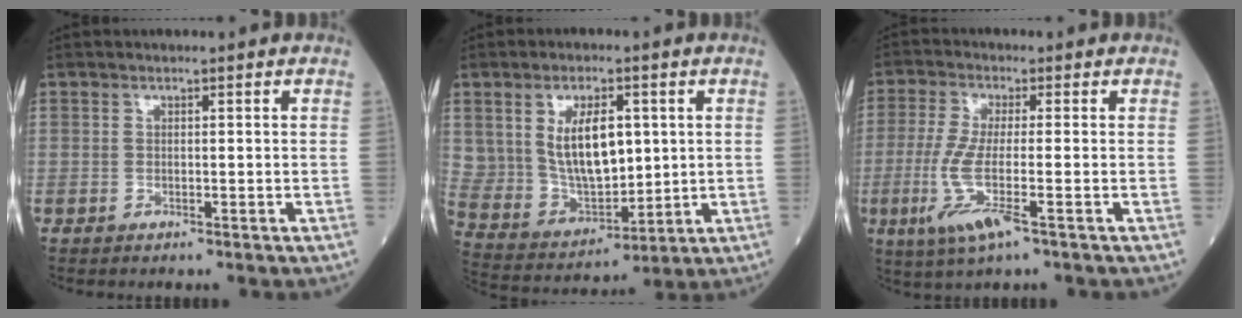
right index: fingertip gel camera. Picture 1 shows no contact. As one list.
[{"total": 11.6, "force": [2.9, 6.0, 9.5], "torque": [-0.184, 0.008, 0.069]}, {"total": 7.9, "force": [-2.9, 0.4, 7.4], "torque": [-0.165, -0.025, -0.064]}]